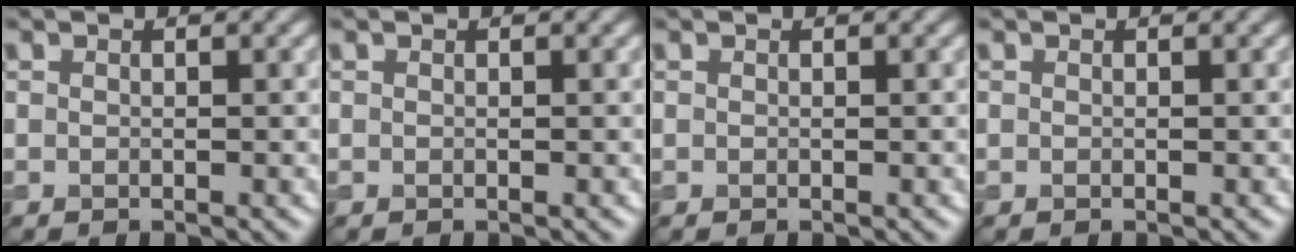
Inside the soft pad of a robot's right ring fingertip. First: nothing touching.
{"total": 0.0}
{"total": 0.0}
{"total": 0.0}